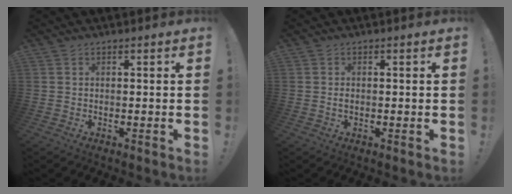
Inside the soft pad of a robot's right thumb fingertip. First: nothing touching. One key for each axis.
{"total": 0.7, "fx": -0.3, "fy": 0.5, "fz": 0.5, "tx": -0.016, "ty": 0.004, "tz": -0.004}